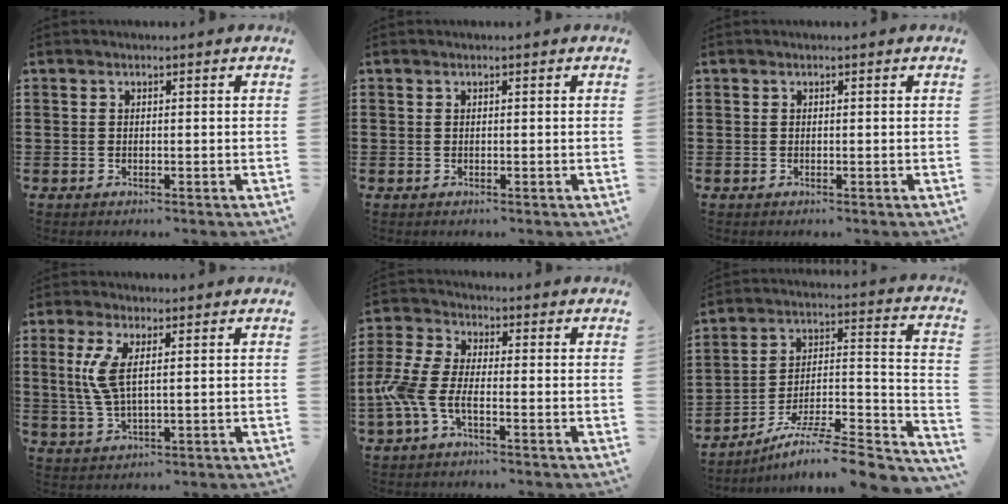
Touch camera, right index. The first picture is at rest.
{"total": 0.0}
{"total": 0.0}
{"total": 5.5, "force": [1.3, 1.8, 5.0], "torque": [-0.131, -0.008, 0.012]}
{"total": 6.5, "force": [-2.8, 2.4, 5.3], "torque": [-0.147, -0.015, -0.061]}
{"total": 8.2, "force": [-6.4, 0.8, 5.1], "torque": [-0.074, 0.004, -0.126]}